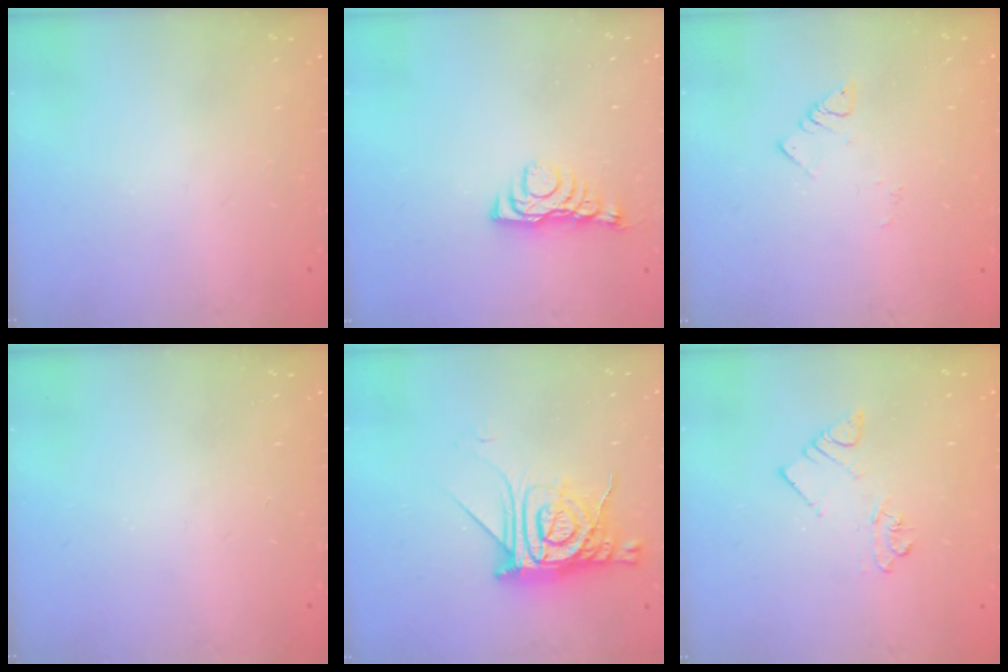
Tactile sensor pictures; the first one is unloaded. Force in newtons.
{"total": 5.4, "press": 5.3, "slide": 0.8}
{"total": 2.6, "press": 2.5, "slide": 0.2}
{"total": 0.0}
{"total": 14.5, "press": 14.4, "slide": 1.5}
{"total": 3.4, "press": 3.3, "slide": 0.3}